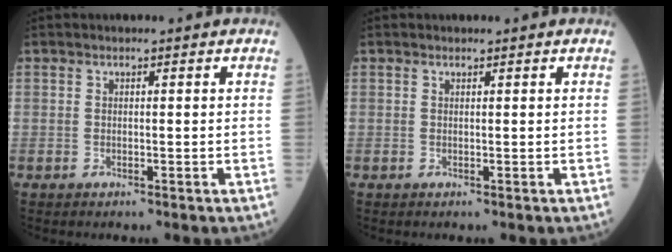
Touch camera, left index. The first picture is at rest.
{"total": 0.0}